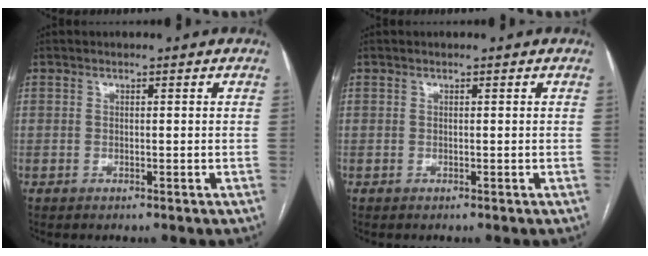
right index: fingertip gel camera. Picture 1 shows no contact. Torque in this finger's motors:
{"motor_torque": [0.00, 0.00, 0.00, 0.00]}